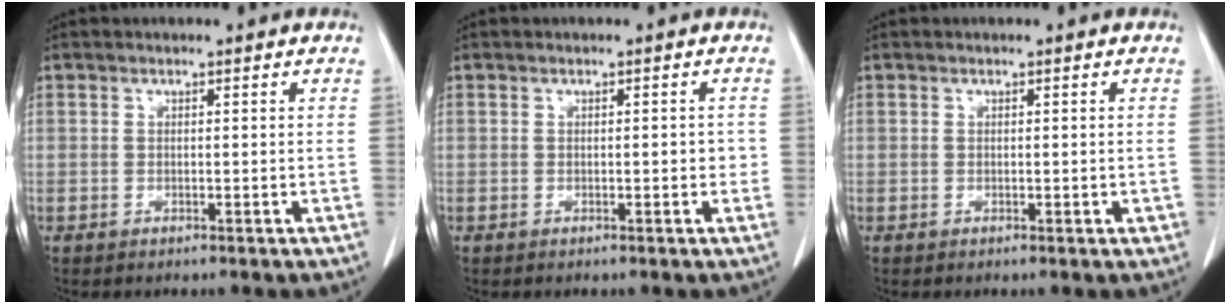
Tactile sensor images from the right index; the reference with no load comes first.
{"total": 1.5, "force": [-0.2, 0.7, 1.3], "torque": [-0.015, 0.002, -0.002]}
{"total": 1.0, "force": [-0.2, 0.4, 0.9], "torque": [-0.012, 0.000, 0.002]}